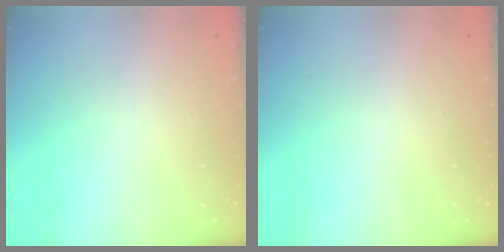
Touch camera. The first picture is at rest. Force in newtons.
{"total": 0.0}